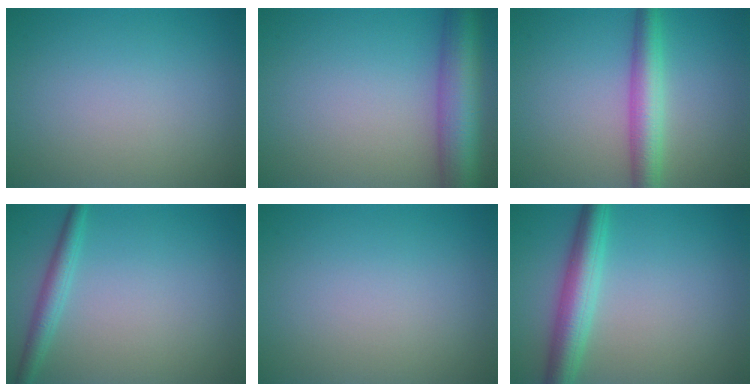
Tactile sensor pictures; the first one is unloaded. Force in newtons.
{"total": 7.8, "press": 7.8, "slide": 0.3}
{"total": 4.2, "press": 4.2, "slide": 0.0}
{"total": 2.2, "press": 2.2, "slide": 0.1}
{"total": 0.0}
{"total": 4.7, "press": 4.7, "slide": 0.1}